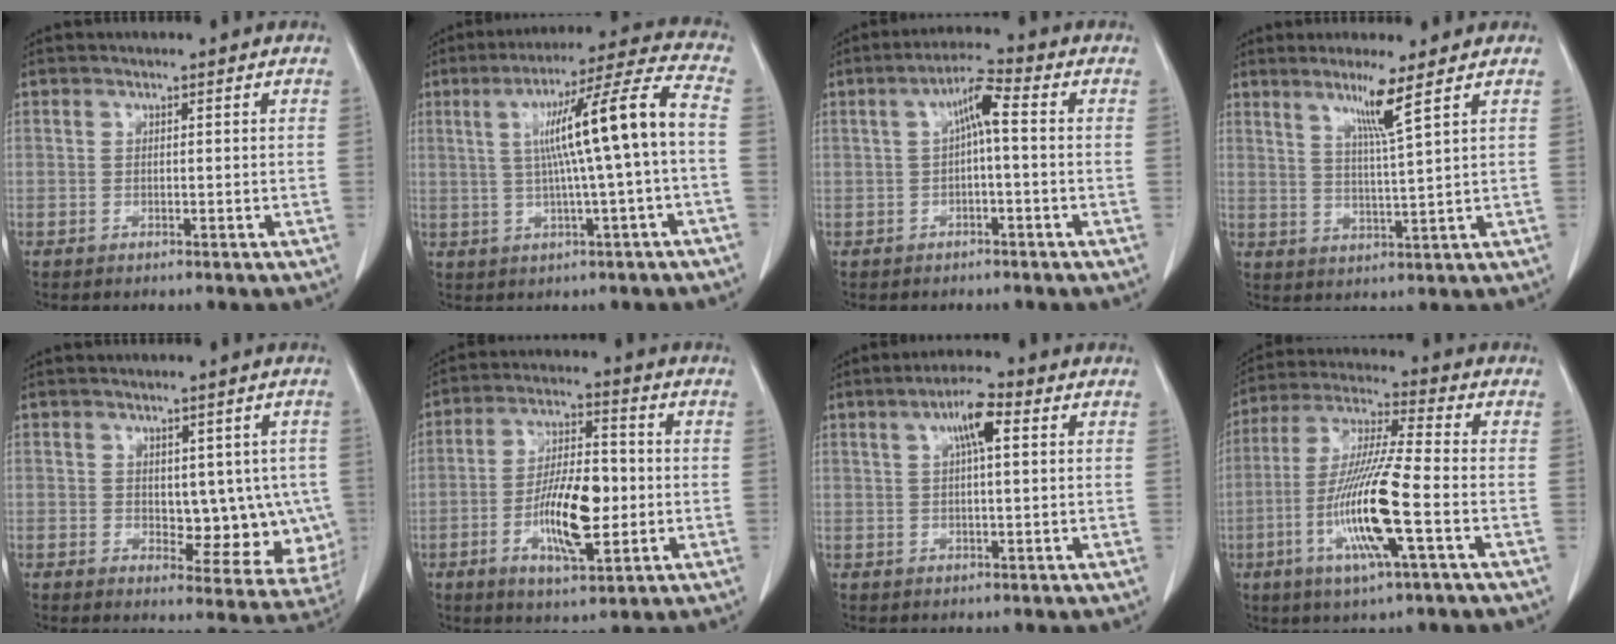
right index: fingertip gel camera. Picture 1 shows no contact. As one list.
[{"total": 13.4, "force": [0.5, -0.8, 13.3], "torque": [-0.211, 0.021, 0.008]}, {"total": 5.0, "force": [0.4, 0.7, 5.0], "torque": [-0.089, 0.020, 0.006]}, {"total": 5.5, "force": [3.3, -1.5, 4.2], "torque": [-0.078, -0.012, 0.063]}, {"total": 9.1, "force": [0.3, 5.3, 7.4], "torque": [-0.067, 0.004, 0.022]}, {"total": 11.8, "force": [-2.2, 3.8, 10.9], "torque": [-0.203, 0.004, -0.033]}, {"total": 5.3, "force": [1.9, 0.9, 4.9], "torque": [-0.089, 0.011, 0.031]}, {"total": 14.4, "force": [-4.1, 0.5, 13.8], "torque": [-0.280, -0.011, -0.080]}]